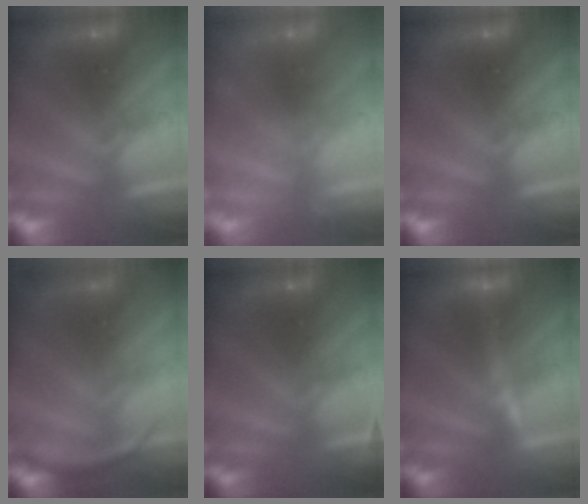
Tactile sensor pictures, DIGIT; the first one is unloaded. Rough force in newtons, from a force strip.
{"total": 2.4}
{"total": 0.0}
{"total": 2.9}
{"total": 2.4}
{"total": 3.3}